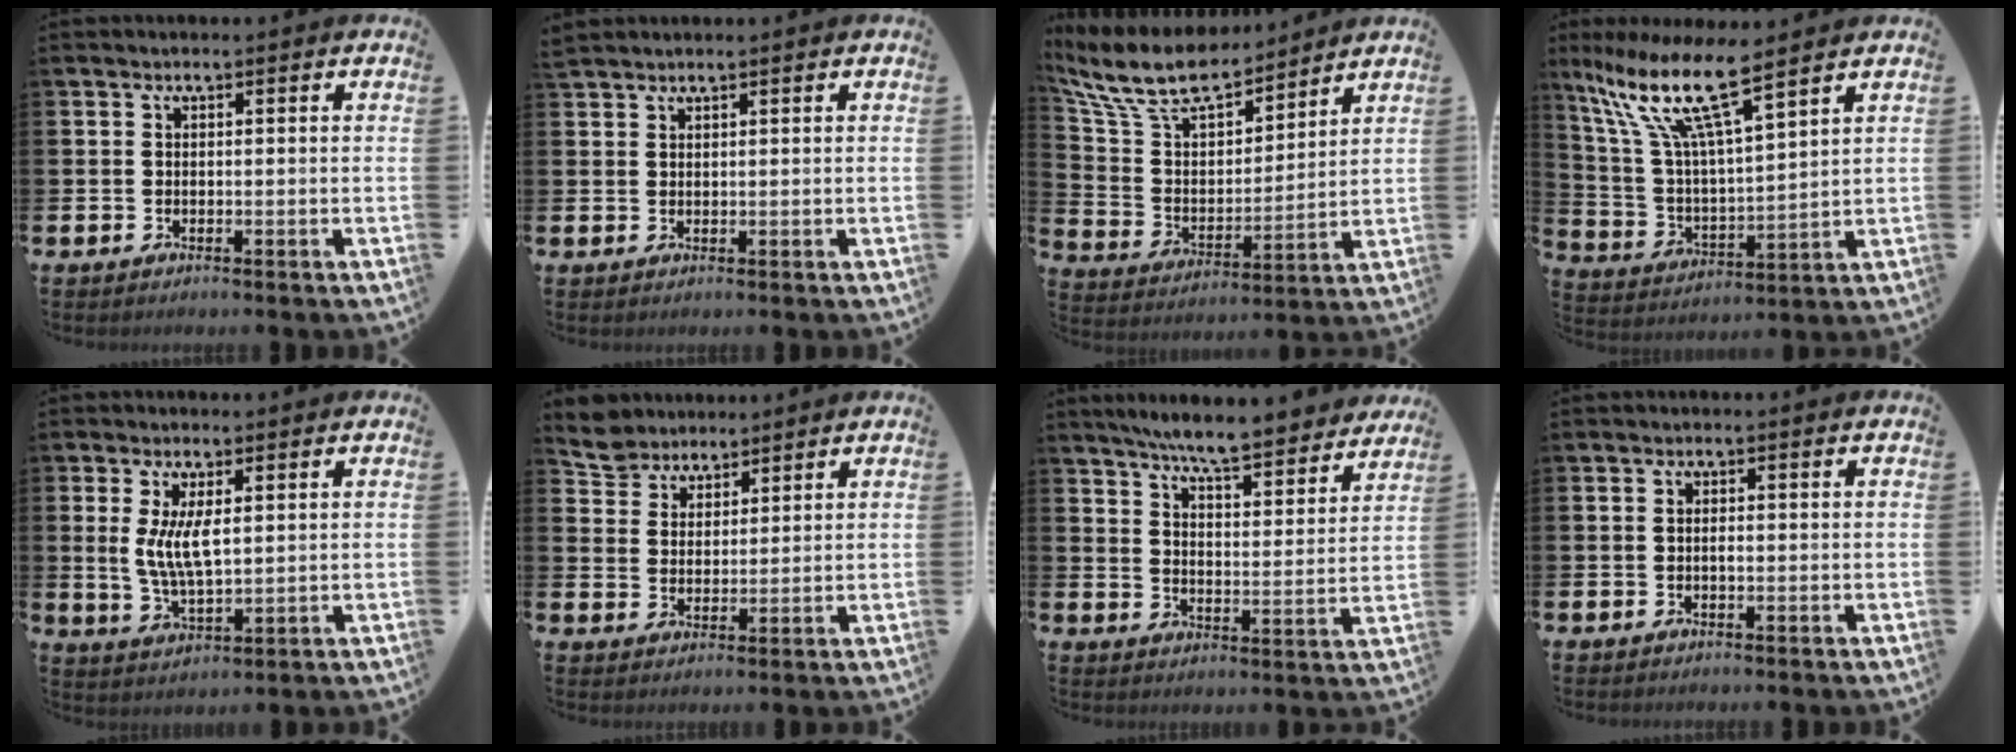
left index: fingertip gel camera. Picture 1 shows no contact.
{"total": 1.2, "force": [1.2, 0.2, -0.1], "torque": [0.004, 0.001, 0.022]}
{"total": 10.9, "force": [9.6, 3.3, 3.9], "torque": [-0.126, -0.057, 0.171]}
{"total": 12.1, "force": [9.1, 2.2, 7.7], "torque": [-0.187, -0.040, 0.154]}
{"total": 5.3, "force": [1.5, 1.9, 4.7], "torque": [-0.093, 0.002, 0.025]}
{"total": 5.0, "force": [4.7, 1.3, -0.8], "torque": [-0.012, -0.022, 0.088]}
{"total": 7.6, "force": [7.2, 0.0, 2.3], "torque": [-0.053, -0.053, 0.124]}
{"total": 0.6, "force": [-0.3, 0.3, 0.5], "torque": [-0.005, -0.001, -0.007]}